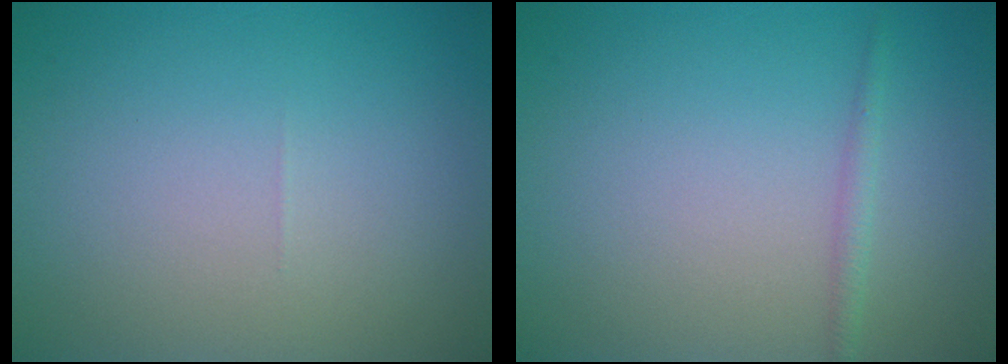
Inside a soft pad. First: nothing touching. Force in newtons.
{"total": 1.1, "press": 1.1, "slide": 0.1}